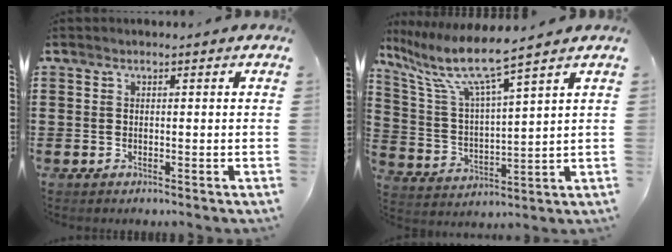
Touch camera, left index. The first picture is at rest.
{"total": 7.9, "force": [6.4, 0.1, 4.8], "torque": [-0.122, -0.043, 0.103]}